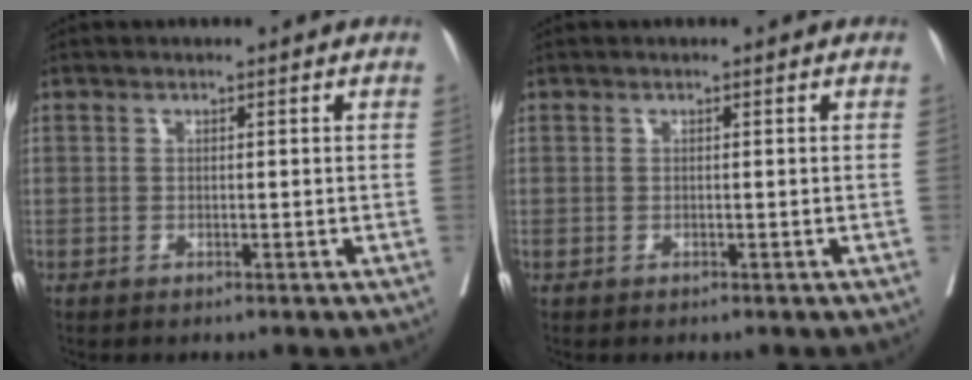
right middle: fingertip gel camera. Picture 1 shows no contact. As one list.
[{"total": 0.0}]